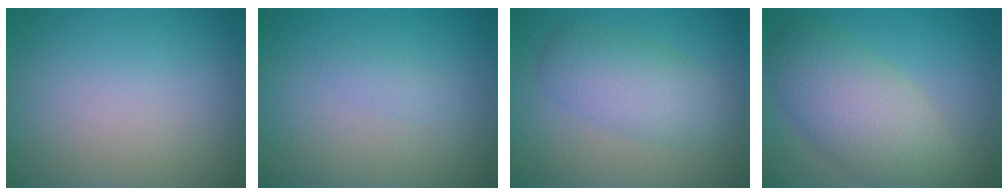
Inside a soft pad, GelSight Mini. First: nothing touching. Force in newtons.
{"total": 0.9, "press": 0.9, "slide": 0.0}
{"total": 4.1, "press": 4.1, "slide": 0.1}
{"total": 6.9, "press": 6.9, "slide": 0.6}